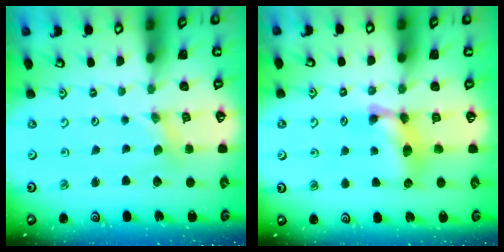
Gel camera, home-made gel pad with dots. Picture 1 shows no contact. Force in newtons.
{"total": 11.3, "press": 11.2, "slide": 0.4}